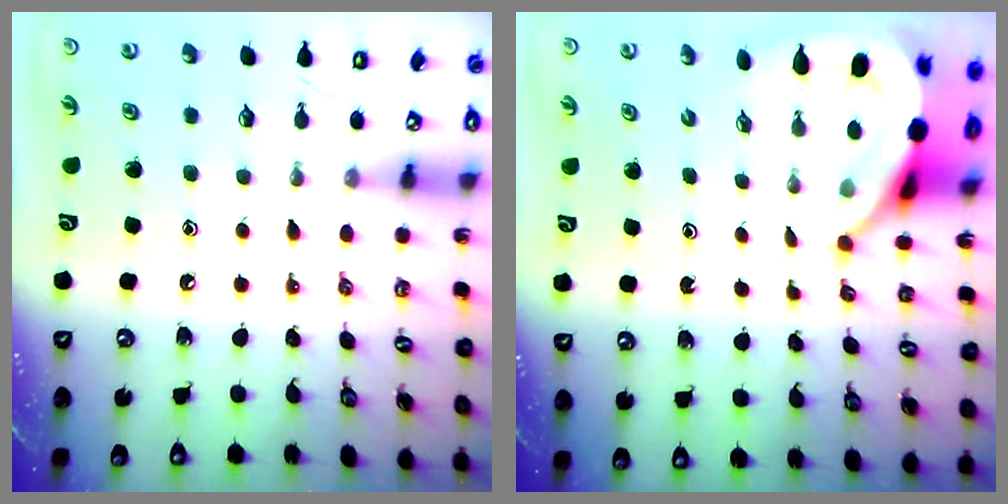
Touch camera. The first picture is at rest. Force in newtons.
{"total": 6.2, "press": 6.1, "slide": 0.7}